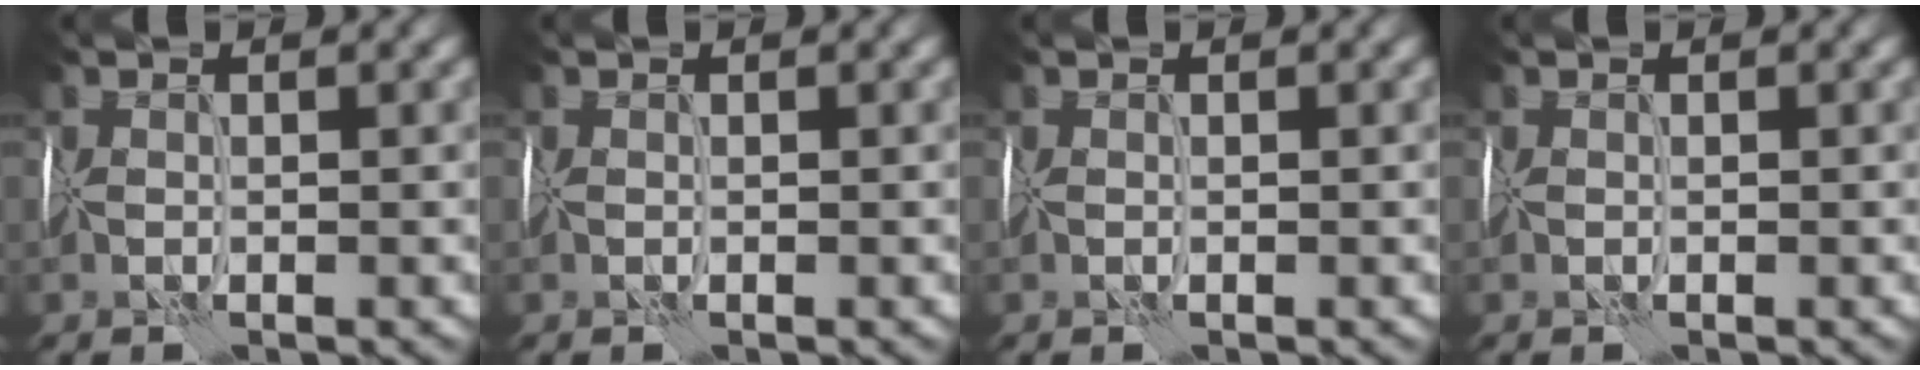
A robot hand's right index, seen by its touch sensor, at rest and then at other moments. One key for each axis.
{"total": 0.0}
{"total": 0.0}
{"total": 0.0}